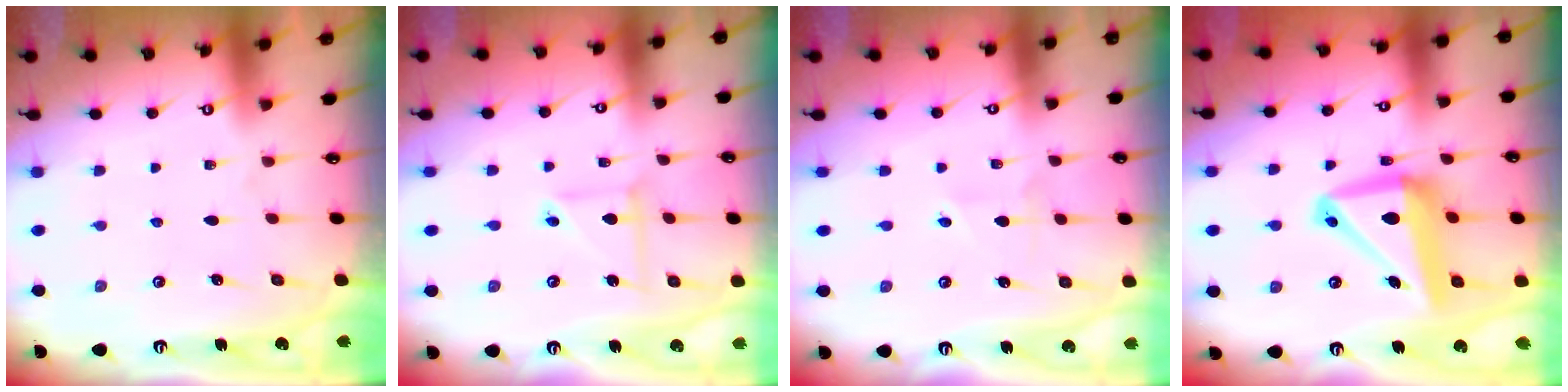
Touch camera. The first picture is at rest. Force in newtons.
{"total": 5.7, "press": 5.7, "slide": 0.3}
{"total": 2.3, "press": 2.0, "slide": 1.0}
{"total": 13.7, "press": 13.5, "slide": 2.6}